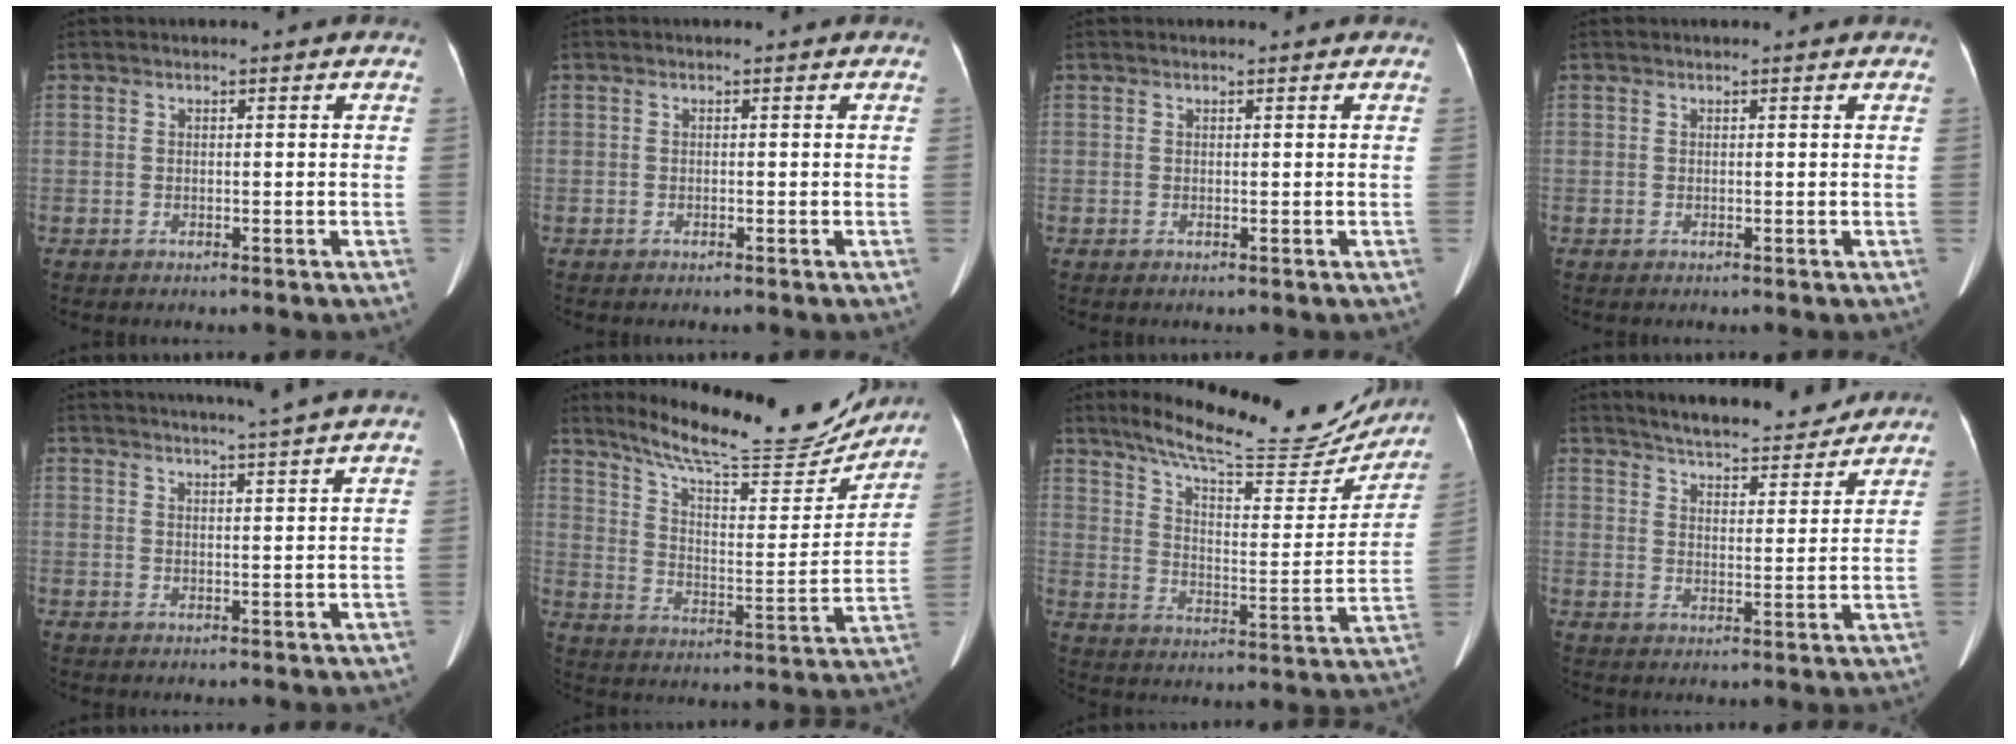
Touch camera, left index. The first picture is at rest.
{"total": 0.0}
{"total": 0.0}
{"total": 0.6, "force": [0.6, 0.0, 0.1], "torque": [-0.004, 0.001, 0.004]}
{"total": 6.7, "force": [5.9, -1.6, 2.7], "torque": [-0.037, 0.002, 0.073]}
{"total": 20.4, "force": [18.5, 3.0, 7.9], "torque": [-0.125, -0.021, 0.267]}
{"total": 21.3, "force": [19.1, 3.6, 8.9], "torque": [-0.131, -0.020, 0.262]}
{"total": 13.0, "force": [12.0, 2.1, 4.5], "torque": [-0.062, 0.000, 0.168]}